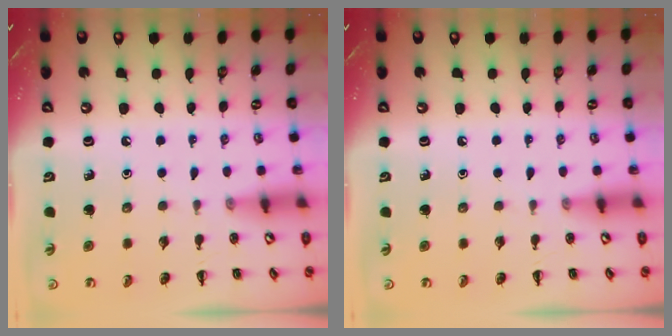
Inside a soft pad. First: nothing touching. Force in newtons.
{"total": 0.0}